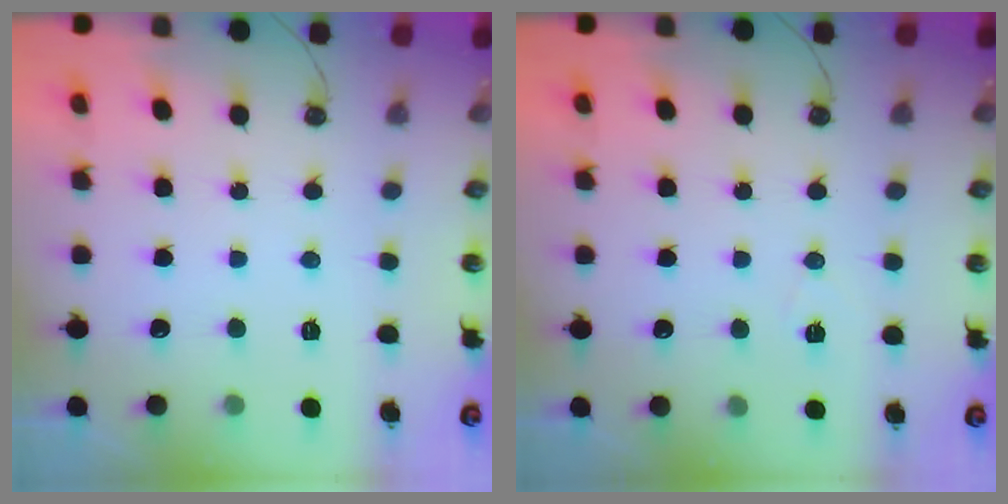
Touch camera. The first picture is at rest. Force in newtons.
{"total": 5.5, "press": 3.3, "slide": 4.4}